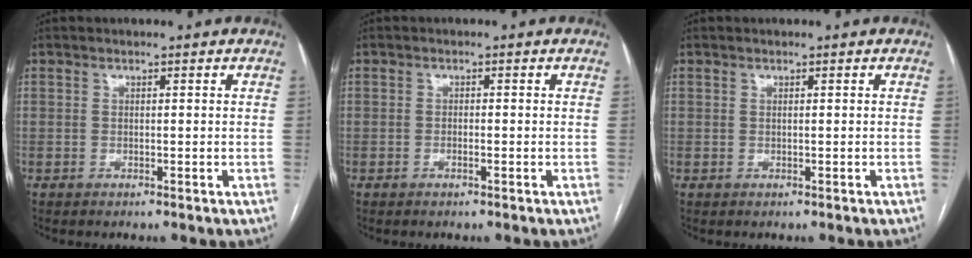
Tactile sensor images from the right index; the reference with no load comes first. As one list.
[{"total": 0.9, "force": [-0.6, 0.3, 0.7], "torque": [-0.014, 0.002, -0.009]}, {"total": 0.0}]